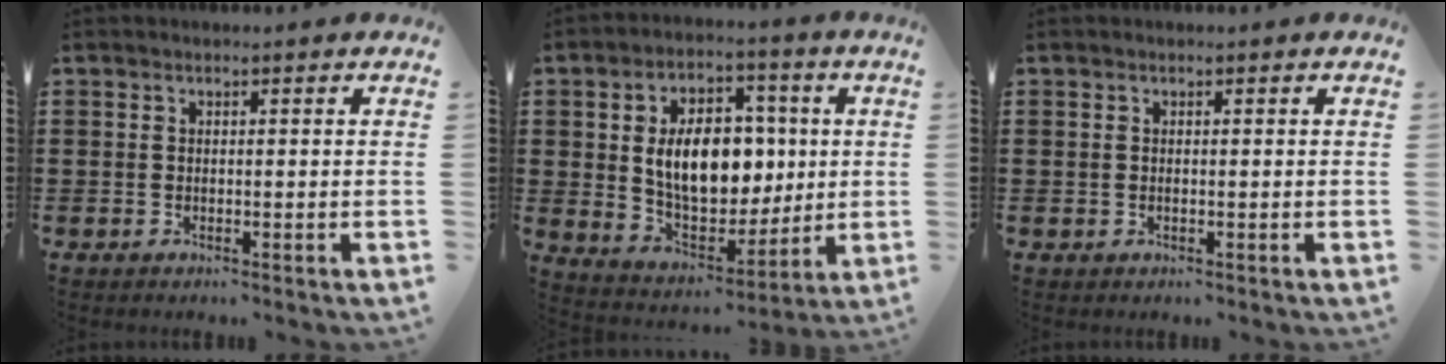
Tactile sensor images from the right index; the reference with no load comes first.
{"total": 11.6, "force": [1.4, 7.6, 8.6], "torque": [-0.160, 0.009, 0.022]}
{"total": 0.0}